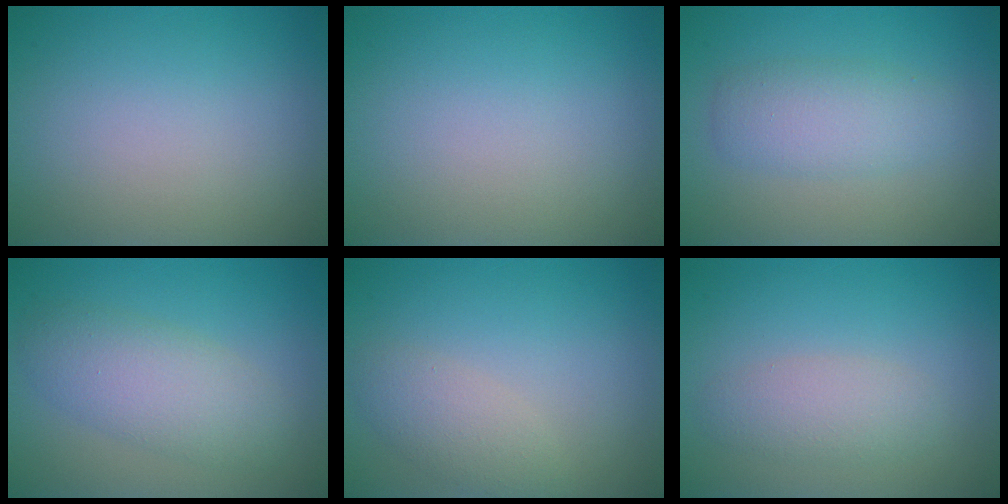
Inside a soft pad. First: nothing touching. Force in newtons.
{"total": 0.0}
{"total": 2.3, "press": 2.3, "slide": 0.2}
{"total": 4.5, "press": 4.5, "slide": 0.1}
{"total": 2.5, "press": 2.5, "slide": 0.0}
{"total": 2.5, "press": 2.5, "slide": 0.2}